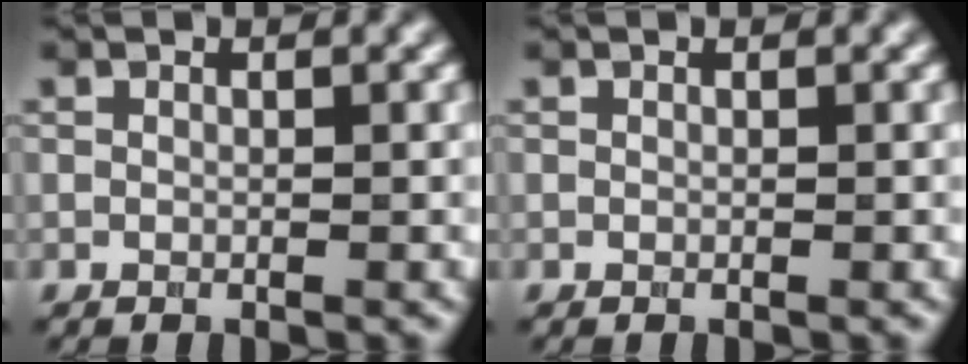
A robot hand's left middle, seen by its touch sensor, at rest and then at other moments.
{"total": 0.0}